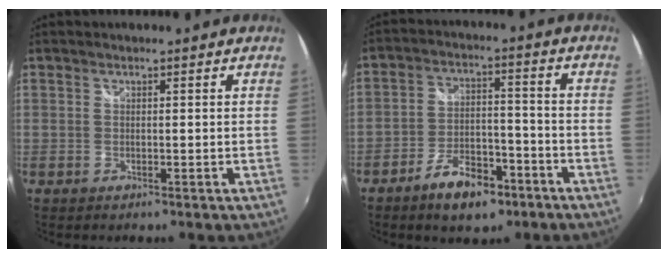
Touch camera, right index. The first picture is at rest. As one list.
[{"total": 10.1, "force": [-6.6, 4.7, 6.0], "torque": [-0.120, 0.014, -0.101]}]